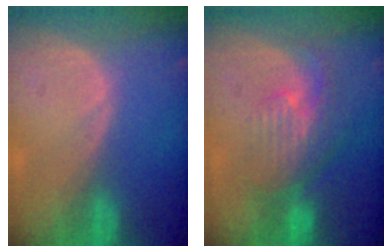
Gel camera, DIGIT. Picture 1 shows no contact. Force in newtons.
{"total": 8.0, "press": 7.1, "slide": 3.7}